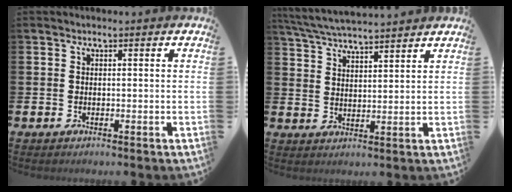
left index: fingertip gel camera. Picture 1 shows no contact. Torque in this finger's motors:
{"motor_torque": [0.97, -1.16, 0.38, 0.19]}